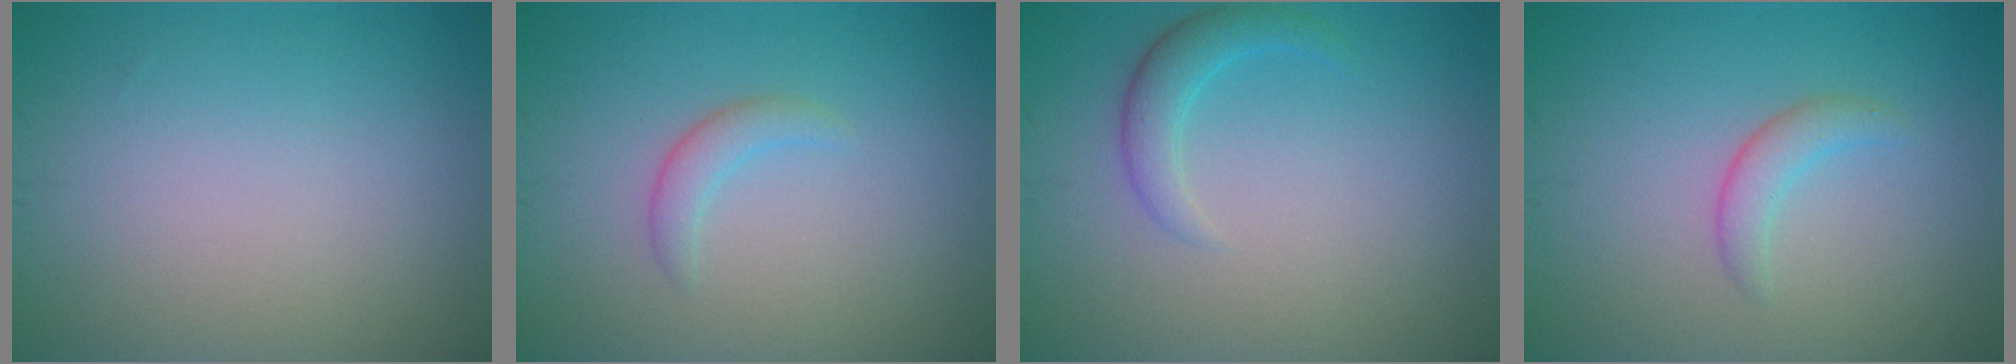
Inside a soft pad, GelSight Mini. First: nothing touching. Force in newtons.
{"total": 1.5, "press": 1.5, "slide": 0.1}
{"total": 2.2, "press": 2.2, "slide": 0.2}
{"total": 1.8, "press": 1.8, "slide": 0.1}